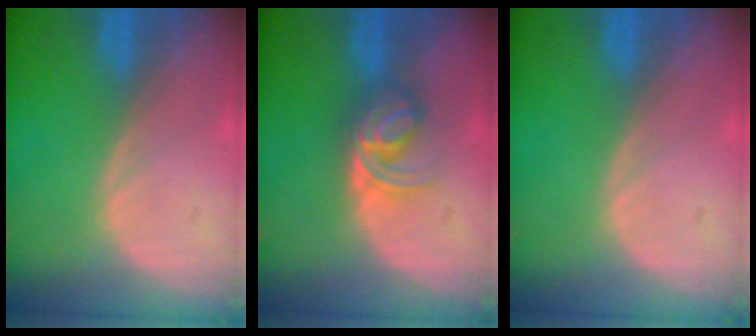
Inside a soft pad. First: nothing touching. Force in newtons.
{"total": 5.9, "press": 5.2, "slide": 2.9}
{"total": 0.0}